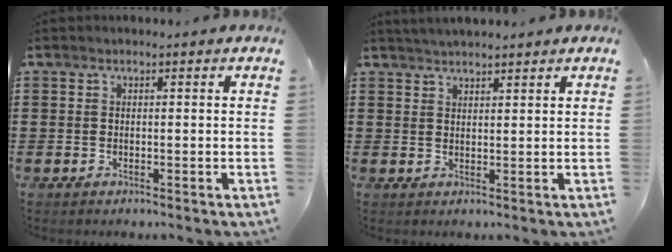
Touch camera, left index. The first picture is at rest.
{"total": 2.2, "force": [2.1, -0.1, 0.3], "torque": [-0.011, 0.002, 0.041]}